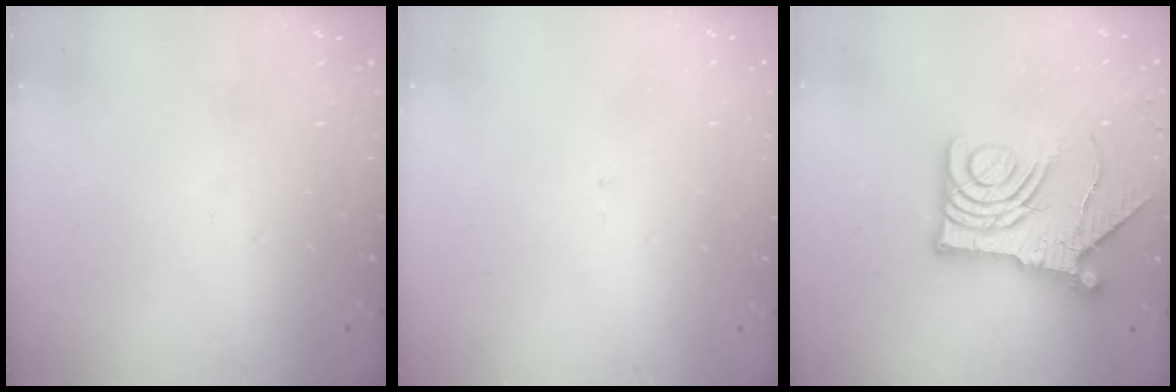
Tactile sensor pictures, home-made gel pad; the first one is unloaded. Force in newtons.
{"total": 0.8, "press": 0.8, "slide": 0.1}
{"total": 14.8, "press": 14.7, "slide": 1.3}